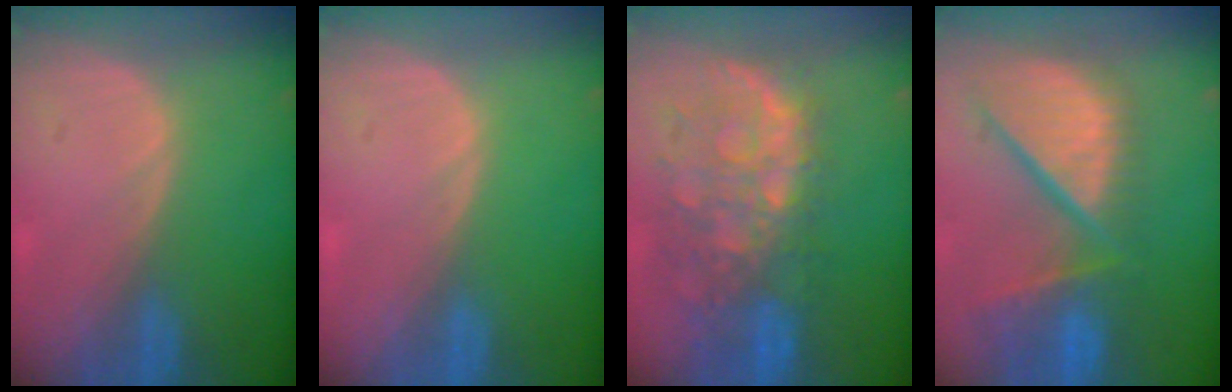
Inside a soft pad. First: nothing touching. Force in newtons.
{"total": 0.0}
{"total": 11.1, "press": 9.7, "slide": 5.4}
{"total": 13.1, "press": 10.8, "slide": 7.3}